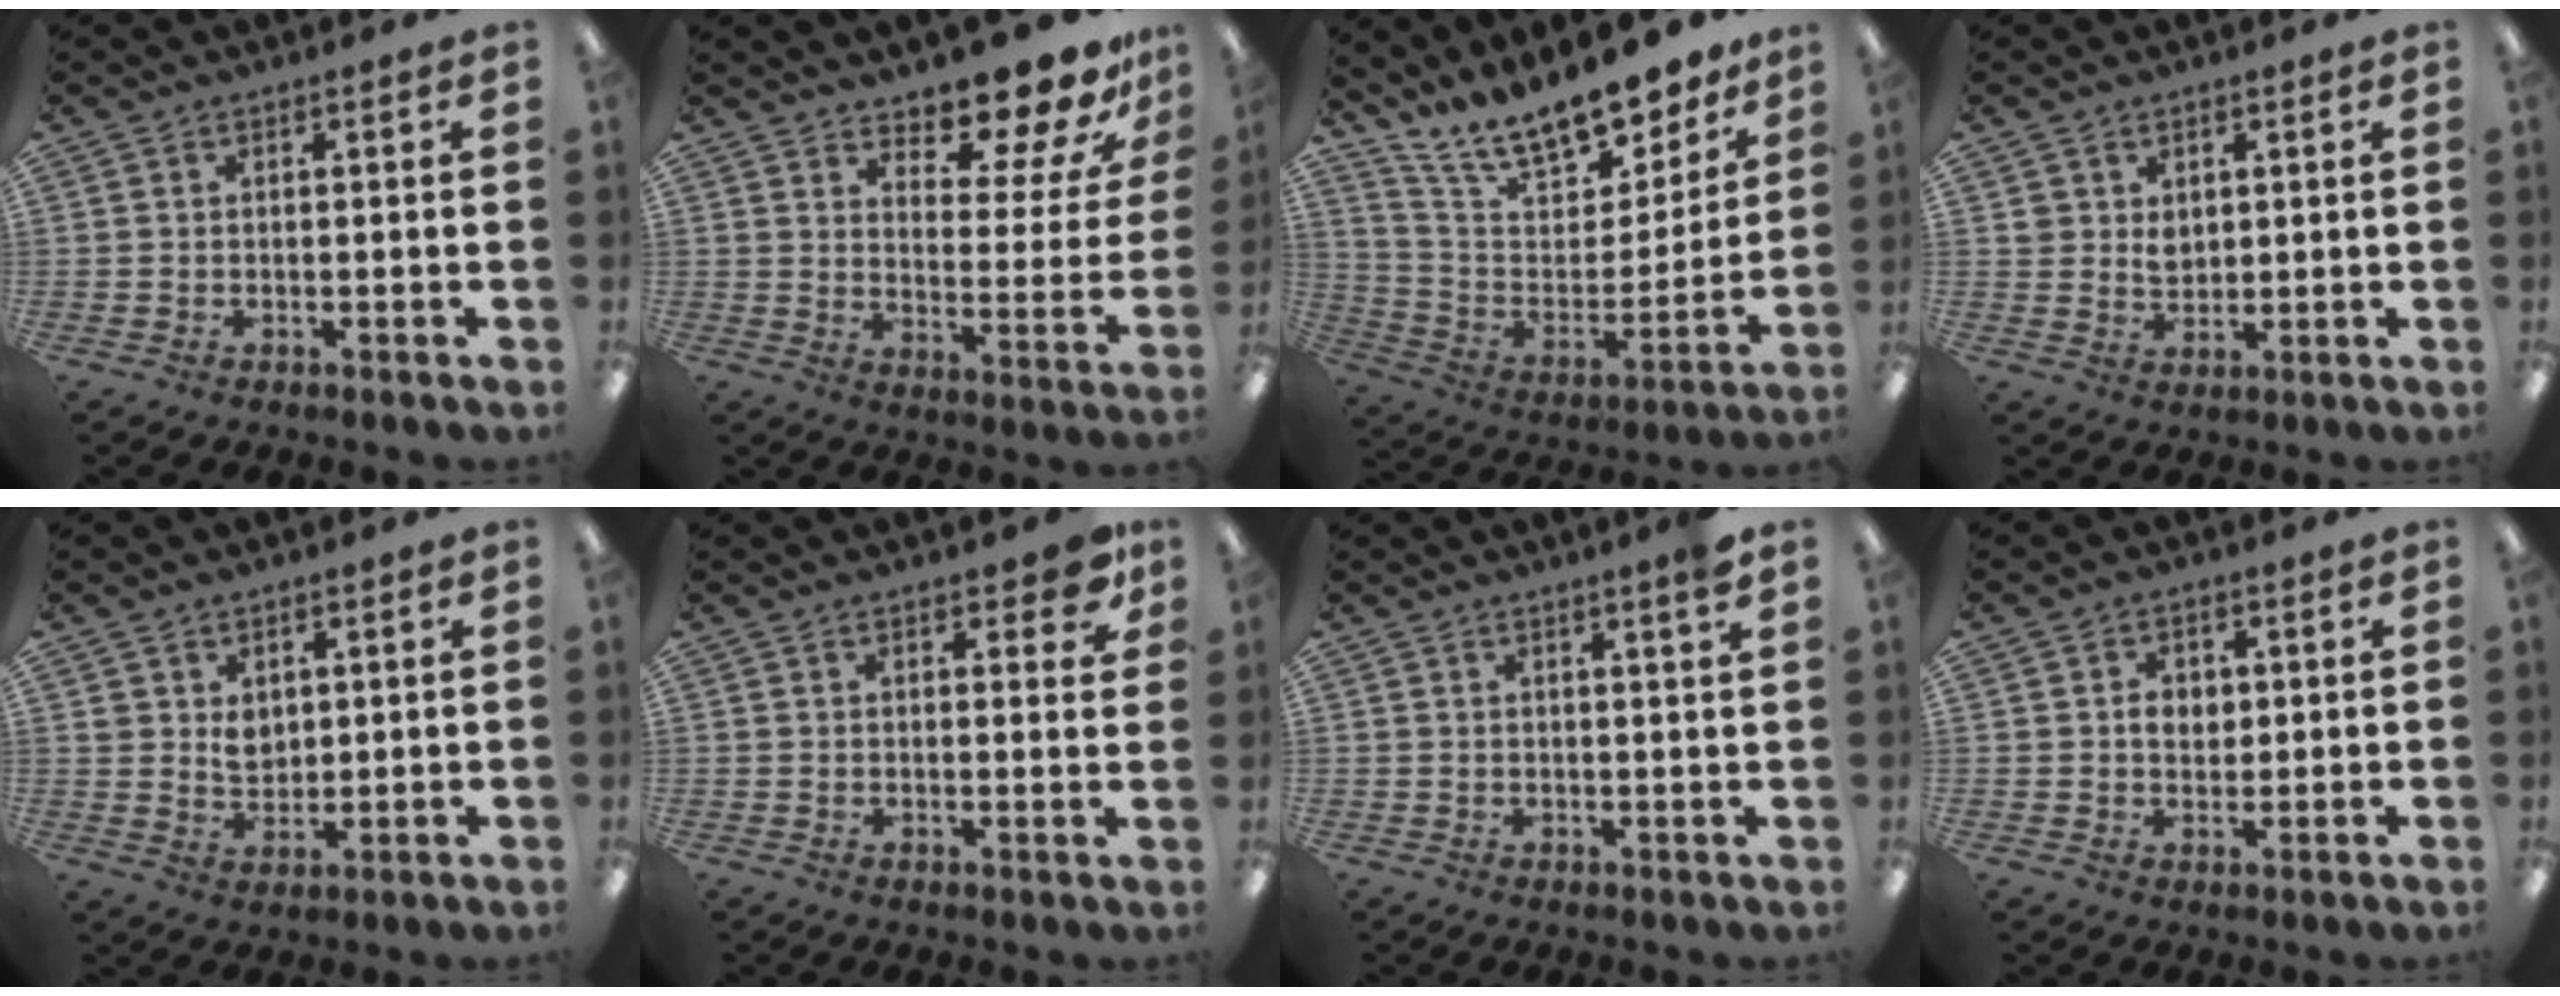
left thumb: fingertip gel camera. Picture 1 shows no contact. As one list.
[{"total": 13.7, "force": [12.3, 3.3, 5.0], "torque": [-0.075, -0.109, 0.208]}, {"total": 16.8, "force": [14.6, 5.1, 6.4], "torque": [-0.129, -0.112, 0.258]}, {"total": 3.5, "force": [1.8, 2.8, 0.9], "torque": [-0.010, -0.002, 0.032]}, {"total": 4.3, "force": [2.5, 3.3, 1.3], "torque": [-0.012, -0.008, 0.043]}, {"total": 5.6, "force": [3.8, 2.2, 3.4], "torque": [-0.034, -0.016, 0.062]}, {"total": 3.2, "force": [2.4, -0.5, 2.0], "torque": [-0.035, -0.011, 0.039]}, {"total": 3.4, "force": [0.7, 2.7, 1.9], "torque": [-0.025, 0.001, 0.008]}]